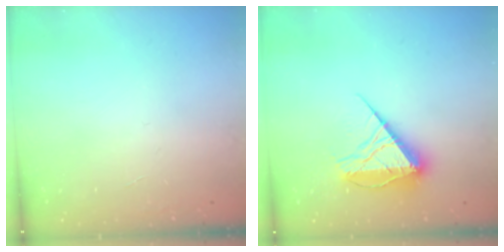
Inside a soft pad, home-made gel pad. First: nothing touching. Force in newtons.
{"total": 14.9, "press": 14.9, "slide": 0.5}